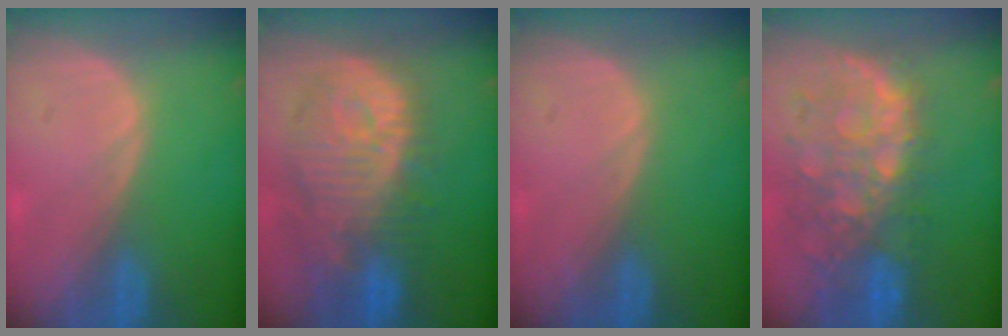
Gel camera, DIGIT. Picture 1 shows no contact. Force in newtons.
{"total": 12.2, "press": 11.0, "slide": 5.2}
{"total": 0.0}
{"total": 11.4, "press": 9.7, "slide": 5.9}